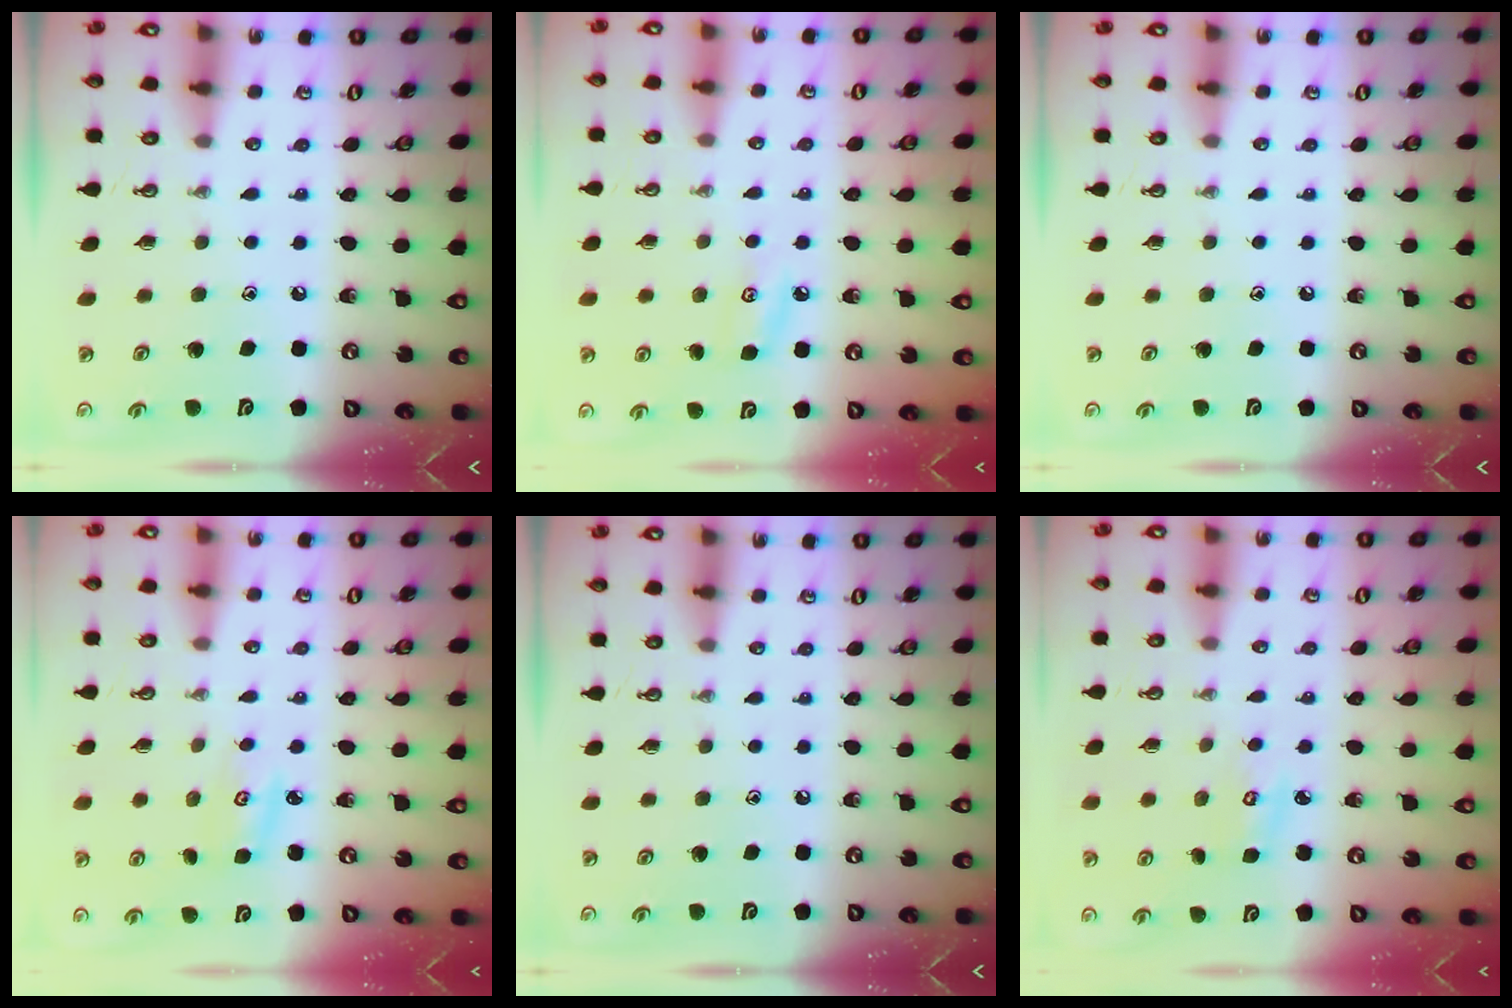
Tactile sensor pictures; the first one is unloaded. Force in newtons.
{"total": 5.4, "press": 5.4, "slide": 0.5}
{"total": 0.0}
{"total": 2.8, "press": 2.8, "slide": 0.3}
{"total": 0.0}
{"total": 2.9, "press": 2.9, "slide": 0.2}